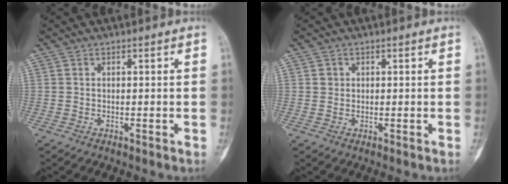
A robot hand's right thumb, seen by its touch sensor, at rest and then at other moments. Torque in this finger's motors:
{"motor_torque": [0.35, 0.62, 0.26, -0.19, 0.03]}